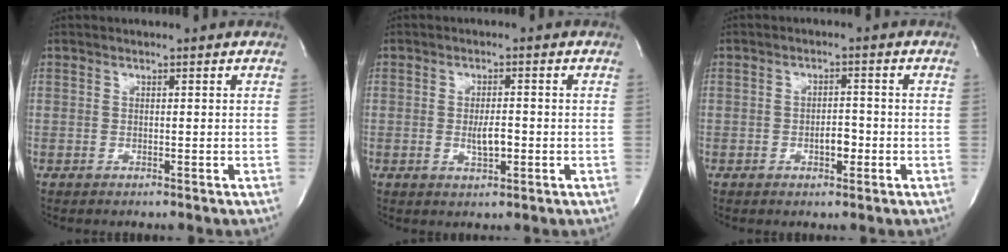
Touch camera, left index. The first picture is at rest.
{"total": 3.1, "force": [-0.8, 0.9, 2.9], "torque": [-0.056, -0.004, -0.010]}
{"total": 2.8, "force": [-1.2, 1.2, 2.2], "torque": [-0.034, 0.001, -0.016]}